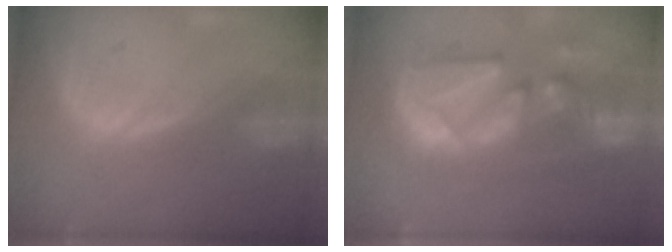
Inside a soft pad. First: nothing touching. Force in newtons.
{"total": 12.0, "press": 11.0, "slide": 4.8}